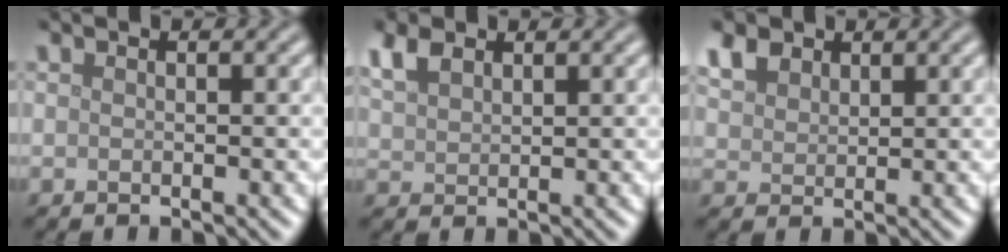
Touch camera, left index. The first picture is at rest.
{"total": 2.7, "force": [1.8, 1.5, 1.4], "torque": [-0.039, 0.008, 0.043]}
{"total": 2.8, "force": [1.8, 1.9, 1.1], "torque": [-0.034, 0.007, 0.038]}